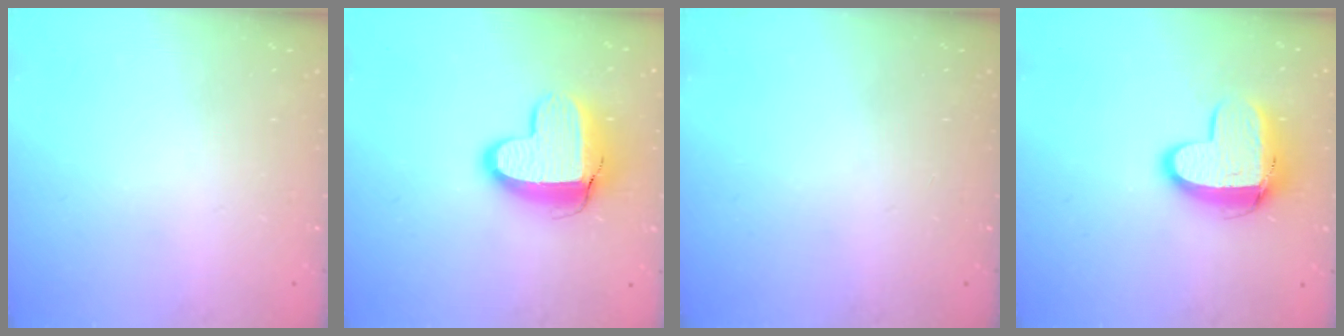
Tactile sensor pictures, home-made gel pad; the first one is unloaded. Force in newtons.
{"total": 13.3, "press": 13.3, "slide": 0.9}
{"total": 0.0}
{"total": 11.6, "press": 11.5, "slide": 1.2}